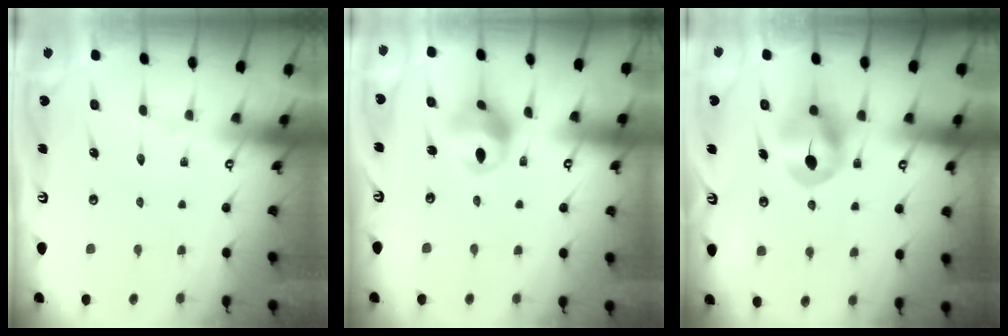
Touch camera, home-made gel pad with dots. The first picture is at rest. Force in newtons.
{"total": 11.3, "press": 11.2, "slide": 1.2}
{"total": 8.3, "press": 8.2, "slide": 1.2}